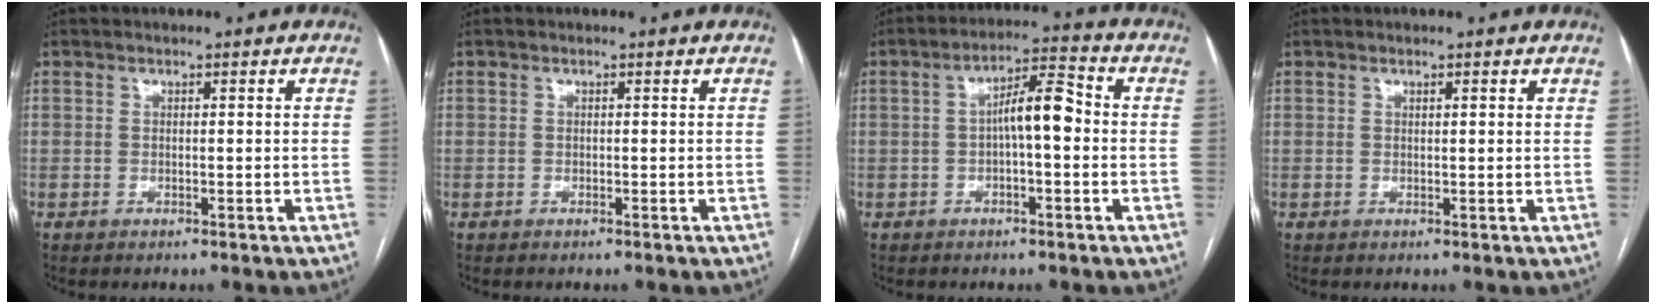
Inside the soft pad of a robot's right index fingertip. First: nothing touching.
{"total": 0.0}
{"total": 6.7, "force": [-0.3, 1.6, 6.5], "torque": [-0.110, 0.026, -0.005]}
{"total": 0.8, "force": [0.6, 0.1, 0.6], "torque": [-0.008, 0.005, 0.008]}